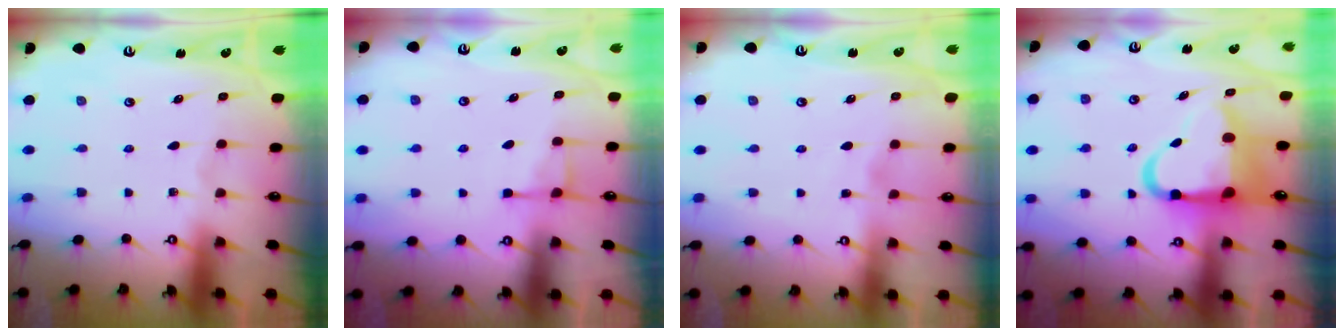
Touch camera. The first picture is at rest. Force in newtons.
{"total": 4.1, "press": 4.1, "slide": 0.7}
{"total": 2.0, "press": 2.0, "slide": 0.1}
{"total": 12.5, "press": 12.0, "slide": 3.2}